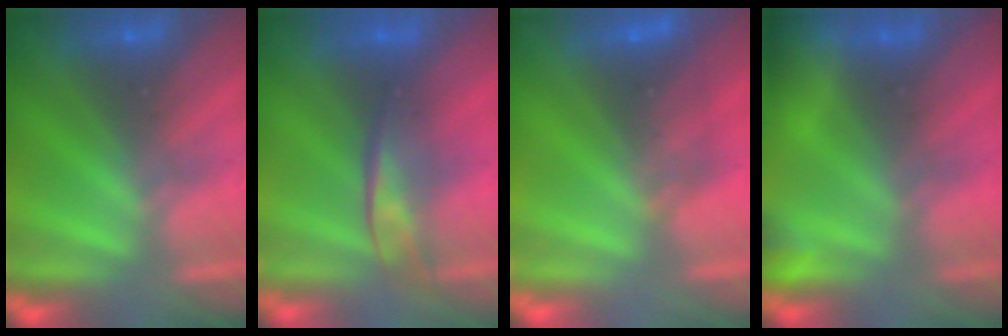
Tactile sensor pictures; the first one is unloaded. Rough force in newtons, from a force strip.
{"total": 2.2}
{"total": 2.3}
{"total": 4.7}